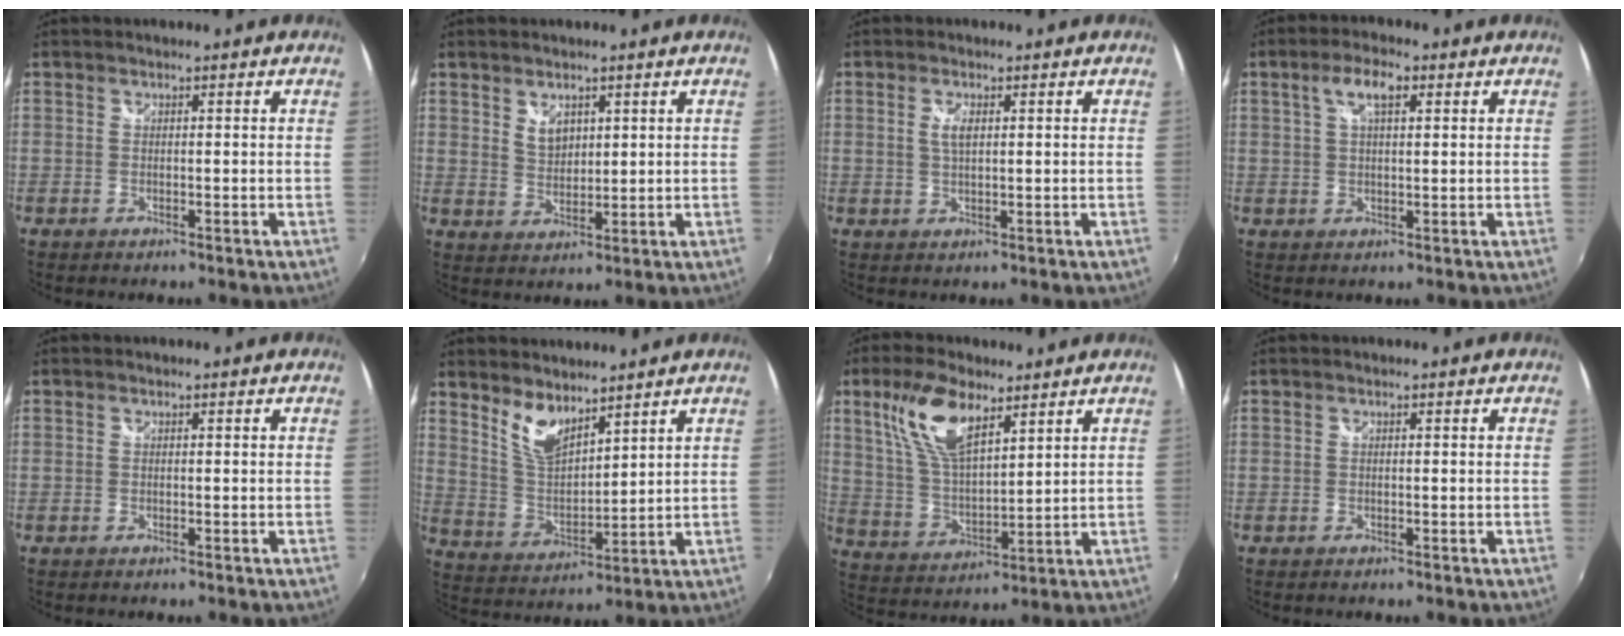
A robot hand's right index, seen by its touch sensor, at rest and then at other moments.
{"total": 3.9, "force": [2.0, 2.5, 2.2], "torque": [-0.030, 0.000, 0.037]}
{"total": 2.5, "force": [0.7, 1.0, 2.2], "torque": [-0.041, 0.000, 0.011]}
{"total": 5.0, "force": [2.1, 1.9, 4.2], "torque": [-0.075, 0.011, 0.036]}
{"total": 0.0}
{"total": 8.0, "force": [6.0, 3.0, 4.4], "torque": [-0.083, -0.004, 0.122]}
{"total": 12.6, "force": [7.0, 5.1, 9.1], "torque": [-0.179, 0.013, 0.145]}
{"total": 0.0}